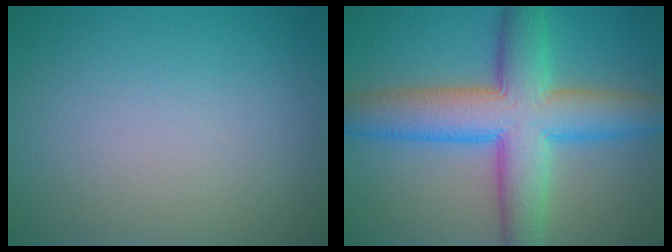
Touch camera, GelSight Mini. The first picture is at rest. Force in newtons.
{"total": 9.7, "press": 9.7, "slide": 0.1}